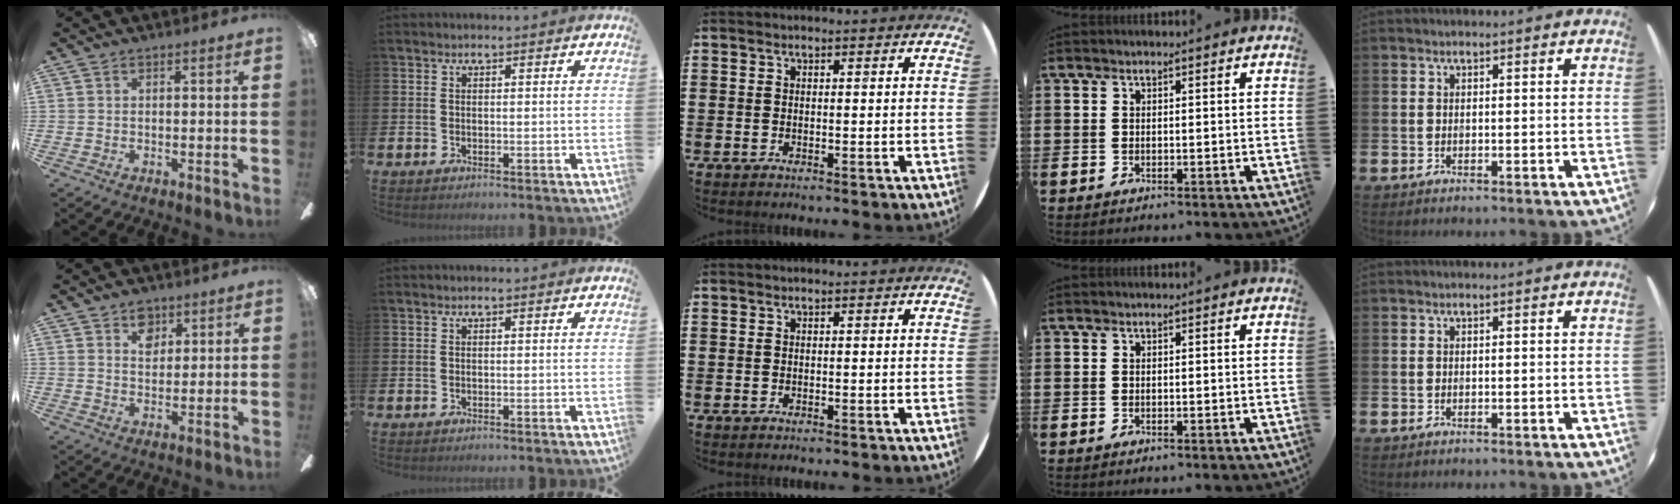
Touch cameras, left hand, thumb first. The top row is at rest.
{"thumb": {"total": 5.5, "force": [3.4, 3.6, 2.4], "torque": [-0.018, -0.011, 0.055]}}